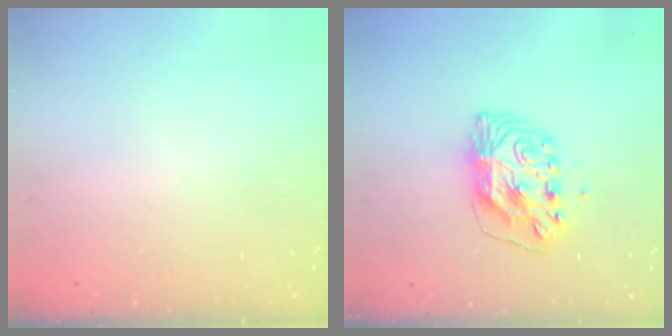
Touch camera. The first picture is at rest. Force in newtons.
{"total": 9.6, "press": 9.6, "slide": 0.9}